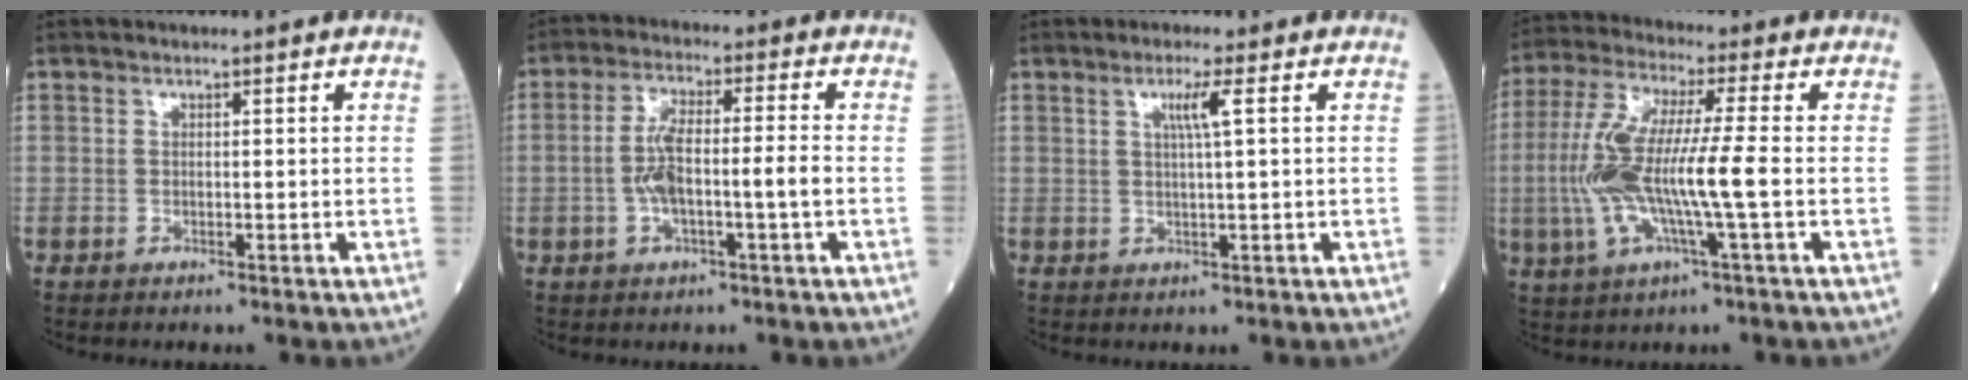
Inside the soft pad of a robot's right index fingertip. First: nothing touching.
{"total": 7.4, "force": [-1.2, 0.9, 7.2], "torque": [-0.147, 0.017, -0.024]}
{"total": 2.9, "force": [1.0, -0.6, 2.6], "torque": [-0.051, -0.001, 0.018]}
{"total": 13.1, "force": [-1.7, 0.8, 13.0], "torque": [-0.278, 0.004, -0.038]}